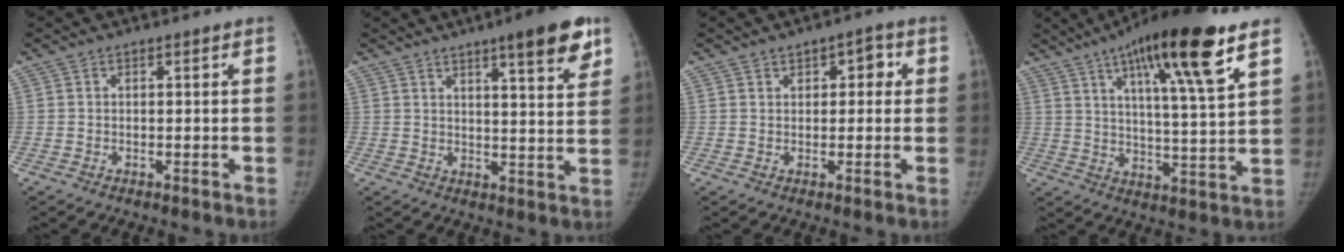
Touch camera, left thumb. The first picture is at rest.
{"total": 10.8, "force": [6.6, 2.0, 8.3], "torque": [-0.093, -0.033, 0.087]}
{"total": 3.9, "force": [1.4, 2.4, 2.8], "torque": [-0.013, 0.002, 0.013]}
{"total": 19.3, "force": [10.9, 2.9, 15.7], "torque": [-0.238, -0.039, 0.173]}